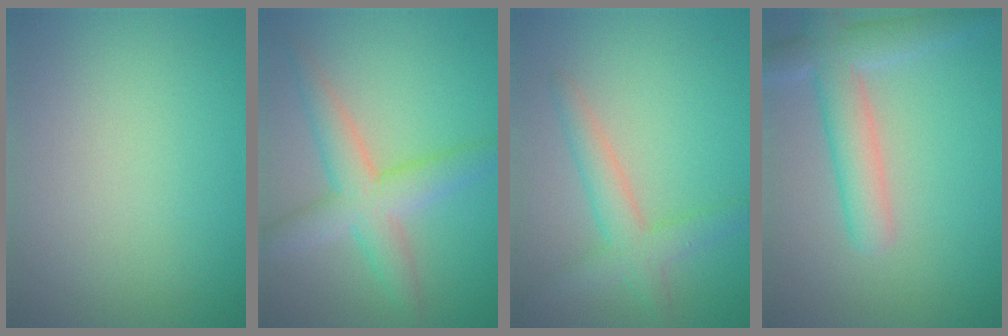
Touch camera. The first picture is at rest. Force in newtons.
{"total": 5.0, "press": 5.0, "slide": 0.3}
{"total": 3.5, "press": 3.5, "slide": 0.2}
{"total": 5.1, "press": 5.1, "slide": 0.2}